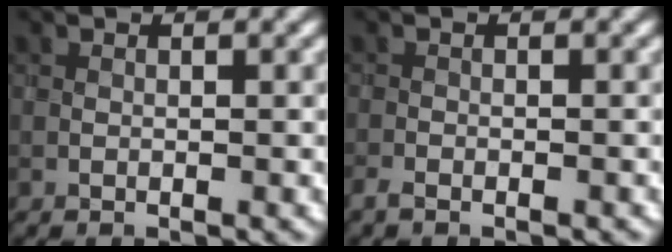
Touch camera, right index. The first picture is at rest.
{"total": 1.1, "force": [-0.9, 0.3, 0.4], "torque": [-0.010, -0.004, -0.022]}